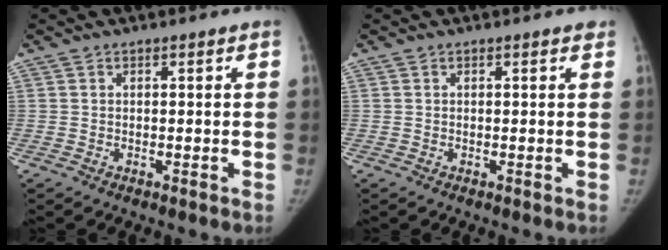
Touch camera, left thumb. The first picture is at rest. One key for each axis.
{"total": 0.5, "fx": 0.4, "fy": 0.2, "fz": 0.3, "tx": -0.004, "ty": -0.002, "tz": 0.001}